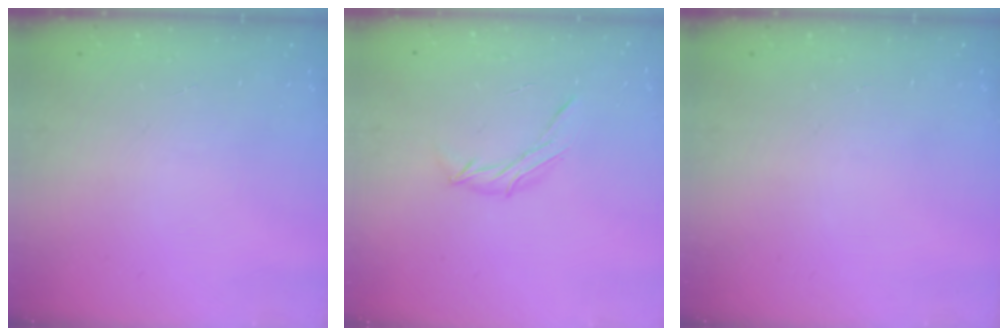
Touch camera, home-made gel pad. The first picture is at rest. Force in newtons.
{"total": 6.6, "press": 6.5, "slide": 1.0}
{"total": 0.0}